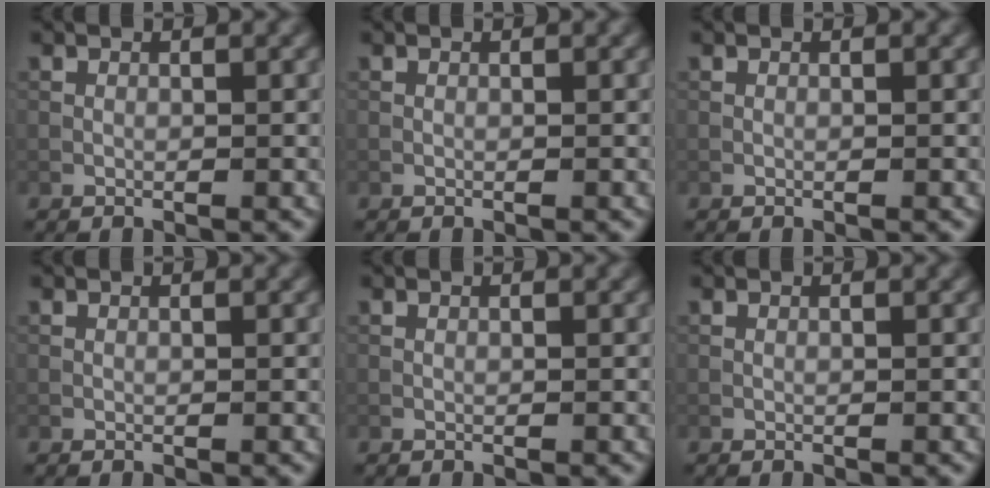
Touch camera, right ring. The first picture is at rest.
{"total": 0.0}
{"total": 0.0}
{"total": 0.0}
{"total": 0.0}
{"total": 0.0}